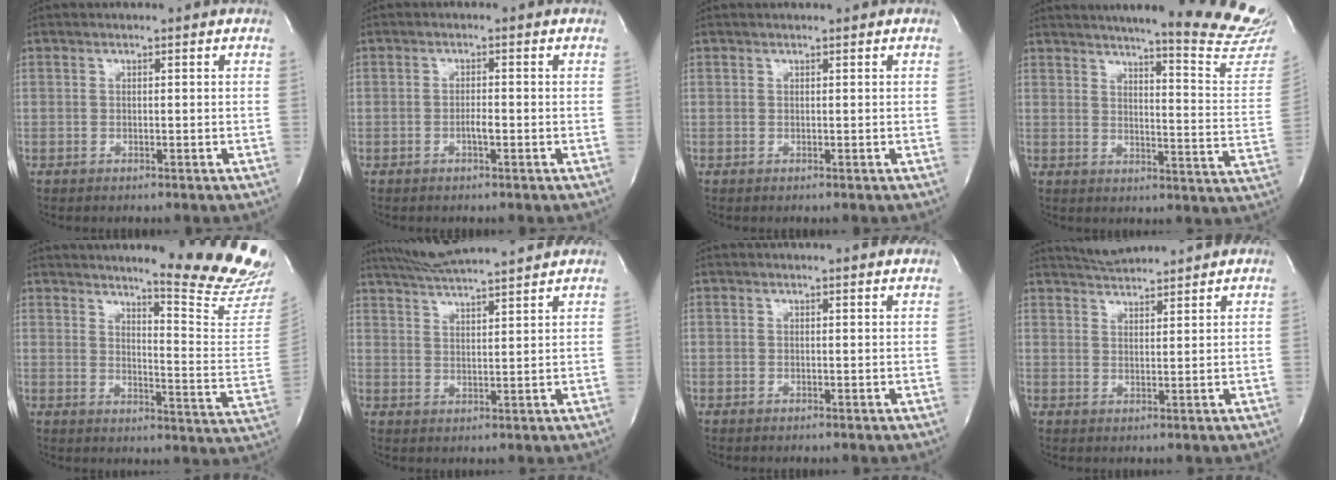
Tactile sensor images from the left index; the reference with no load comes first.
{"total": 1.5, "force": [-0.9, 0.2, 1.2], "torque": [-0.024, -0.002, -0.017]}
{"total": 0.9, "force": [0.8, 0.0, 0.4], "torque": [-0.006, 0.011, 0.016]}
{"total": 22.1, "force": [19.8, -0.3, 9.8], "torque": [-0.133, -0.115, 0.226]}
{"total": 16.4, "force": [15.0, -1.3, 6.6], "torque": [-0.094, -0.132, 0.172]}
{"total": 11.8, "force": [10.7, -0.2, 5.0], "torque": [-0.094, 0.022, 0.164]}
{"total": 1.0, "force": [0.9, 0.1, 0.2], "torque": [-0.013, 0.000, 0.003]}
{"total": 5.0, "force": [4.9, -0.1, 1.0], "torque": [-0.023, 0.018, 0.087]}